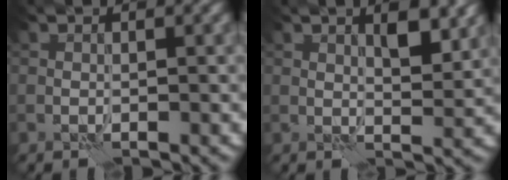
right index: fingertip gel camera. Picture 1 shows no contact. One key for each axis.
{"total": 3.0, "fx": 1.6, "fy": 1.0, "fz": 2.3, "tx": -0.035, "ty": -0.002, "tz": 0.027}